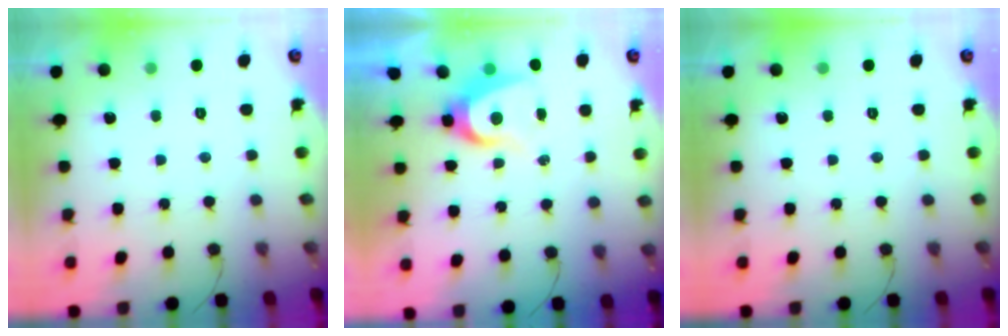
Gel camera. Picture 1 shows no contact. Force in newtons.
{"total": 6.3, "press": 6.3, "slide": 0.4}
{"total": 0.0}